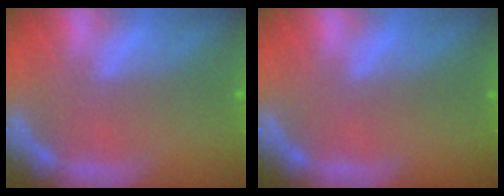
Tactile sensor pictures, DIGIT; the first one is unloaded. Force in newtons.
{"total": 0.0}